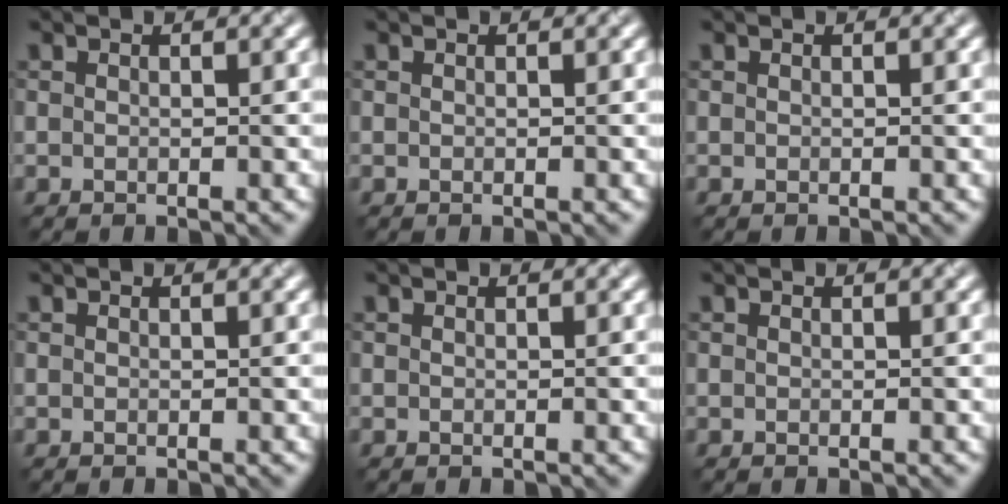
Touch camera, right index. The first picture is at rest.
{"total": 0.0}
{"total": 0.0}
{"total": 0.0}
{"total": 0.0}
{"total": 0.0}